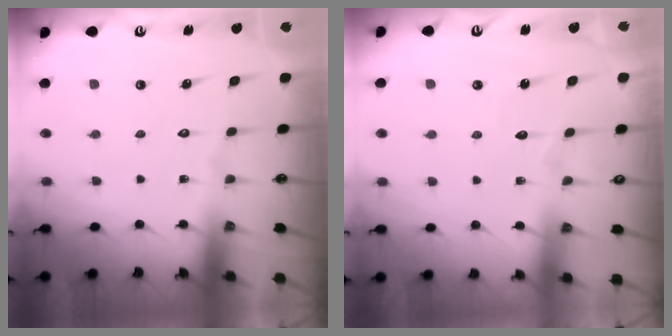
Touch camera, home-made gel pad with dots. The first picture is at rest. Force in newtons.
{"total": 2.7, "press": 2.7, "slide": 0.3}